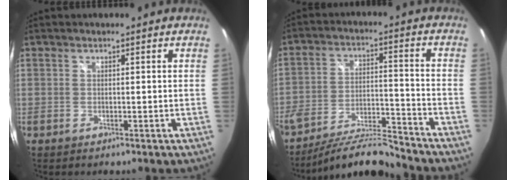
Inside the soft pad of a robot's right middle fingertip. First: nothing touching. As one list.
[{"total": 11.3, "force": [-10.7, 0.7, 3.6], "torque": [-0.076, -0.005, -0.183]}]